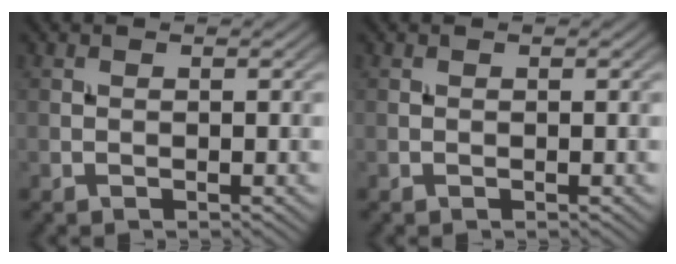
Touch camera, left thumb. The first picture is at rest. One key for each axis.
{"total": 0.0}